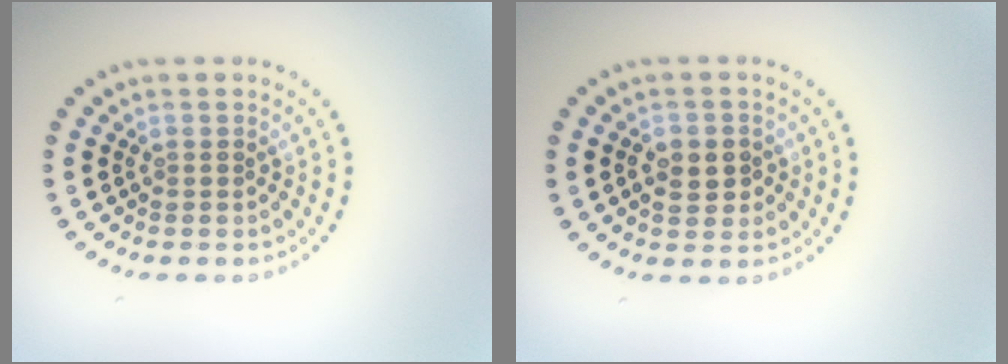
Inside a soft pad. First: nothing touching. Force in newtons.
{"total": 2.8, "press": 2.7, "slide": 0.5}